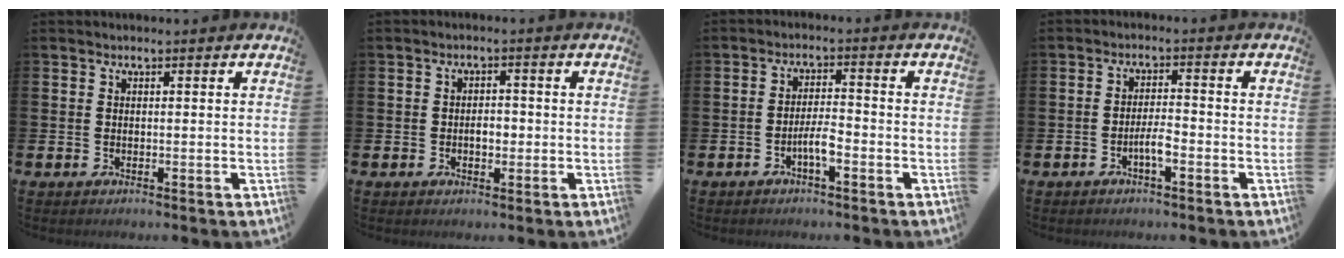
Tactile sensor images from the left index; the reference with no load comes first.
{"total": 2.0, "force": [-0.4, 1.3, 1.4], "torque": [-0.009, -0.002, -0.014]}
{"total": 3.1, "force": [-1.5, 0.7, 2.7], "torque": [-0.055, 0.009, -0.028]}
{"total": 2.8, "force": [-1.2, 0.6, 2.4], "torque": [-0.050, 0.008, -0.023]}